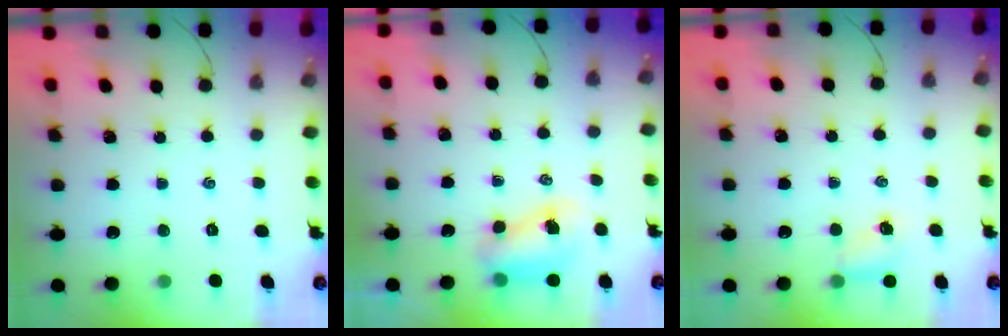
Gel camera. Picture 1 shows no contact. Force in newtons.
{"total": 8.1, "press": 8.0, "slide": 1.0}
{"total": 4.7, "press": 4.5, "slide": 1.2}